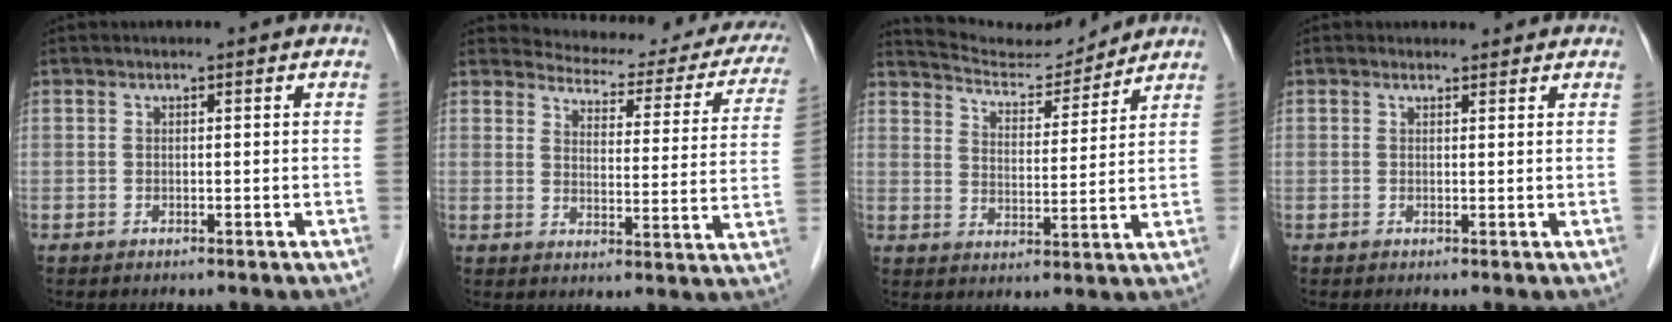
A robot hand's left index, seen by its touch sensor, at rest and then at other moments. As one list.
[{"total": 19.3, "force": [18.0, 4.8, 5.1], "torque": [-0.044, -0.052, 0.193]}, {"total": 10.0, "force": [9.9, 0.6, 1.2], "torque": [-0.031, 0.007, 0.167]}, {"total": 1.5, "force": [1.4, 0.6, 0.0], "torque": [-0.009, 0.009, 0.018]}]